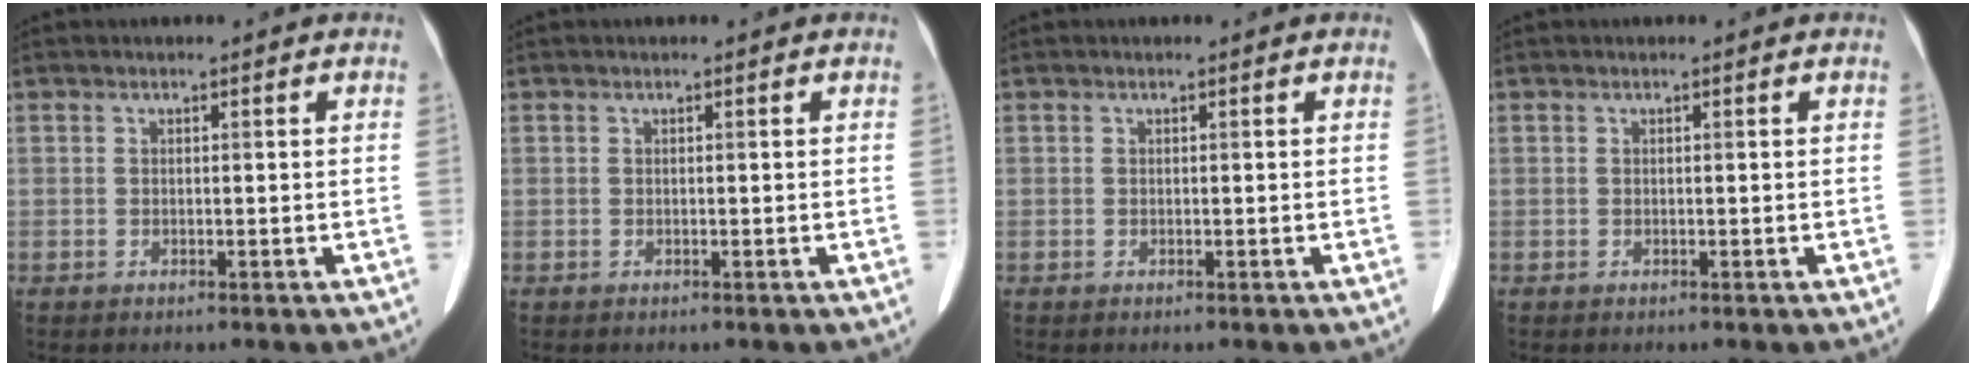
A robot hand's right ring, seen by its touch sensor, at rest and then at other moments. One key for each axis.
{"total": 0.0}
{"total": 0.0}
{"total": 0.0}